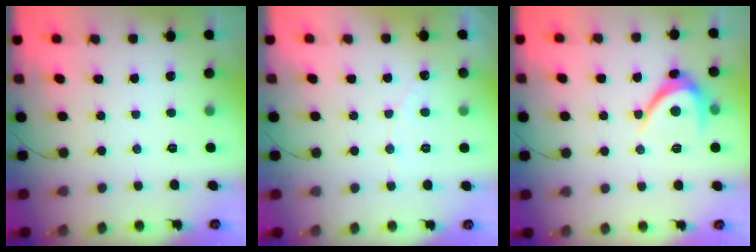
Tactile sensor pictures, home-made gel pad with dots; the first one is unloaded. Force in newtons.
{"total": 2.8, "press": 2.8, "slide": 0.2}
{"total": 6.9, "press": 6.9, "slide": 0.7}